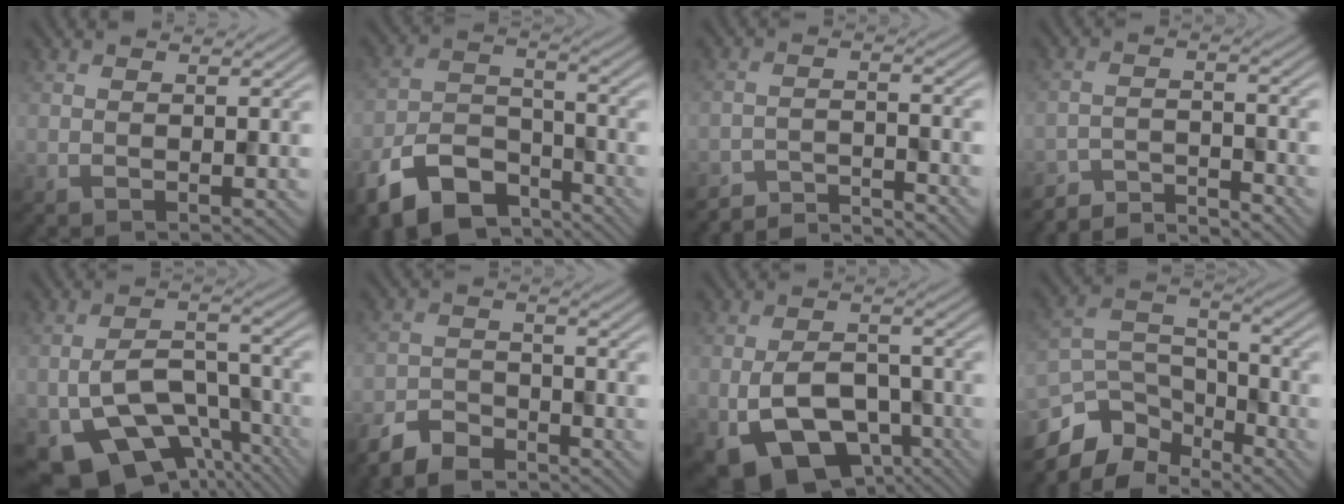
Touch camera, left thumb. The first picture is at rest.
{"total": 11.2, "force": [-7.7, 5.6, 6.0], "torque": [-0.125, -0.015, -0.147]}
{"total": 5.0, "force": [-4.9, 0.4, 1.1], "torque": [-0.021, 0.003, -0.089]}
{"total": 5.1, "force": [-4.9, 0.4, 1.0], "torque": [-0.023, 0.001, -0.092]}
{"total": 11.7, "force": [-6.1, 6.6, 7.5], "torque": [-0.134, -0.020, -0.101]}
{"total": 5.7, "force": [-4.9, 2.0, 1.9], "torque": [-0.033, -0.008, -0.106]}
{"total": 10.9, "force": [-4.6, 6.4, 7.5], "torque": [-0.156, -0.021, -0.072]}
{"total": 9.9, "force": [-7.5, 4.6, 4.4], "torque": [-0.095, -0.004, -0.151]}